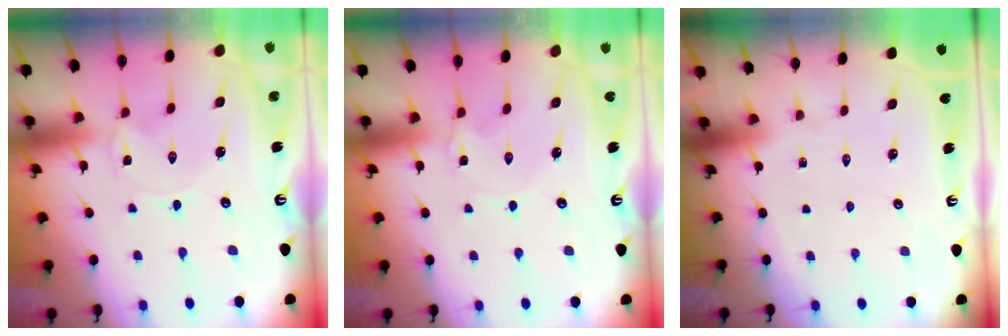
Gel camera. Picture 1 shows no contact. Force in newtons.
{"total": 1.3, "press": 1.3, "slide": 0.3}
{"total": 0.0}